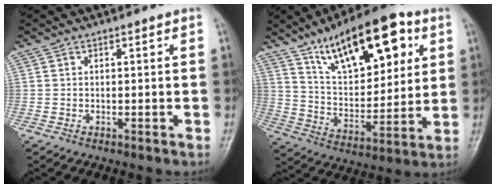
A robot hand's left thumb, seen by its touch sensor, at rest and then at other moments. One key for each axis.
{"total": 20.8, "fx": 10.7, "fy": 9.1, "fz": 15.3, "tx": -0.193, "ty": -0.035, "tz": 0.182}